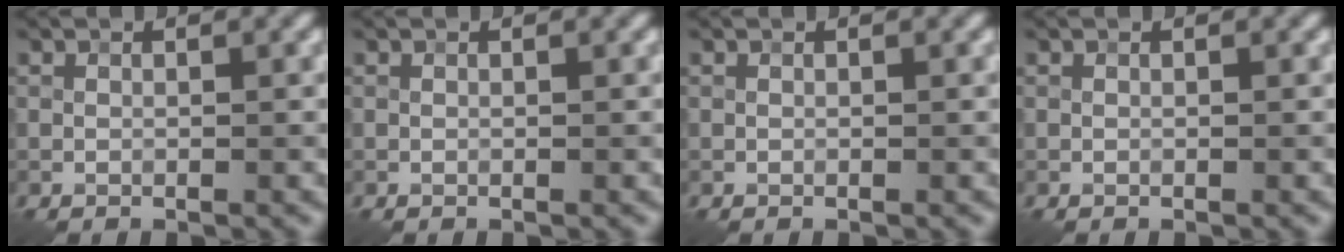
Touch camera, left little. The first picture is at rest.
{"total": 0.0}
{"total": 0.0}
{"total": 0.0}